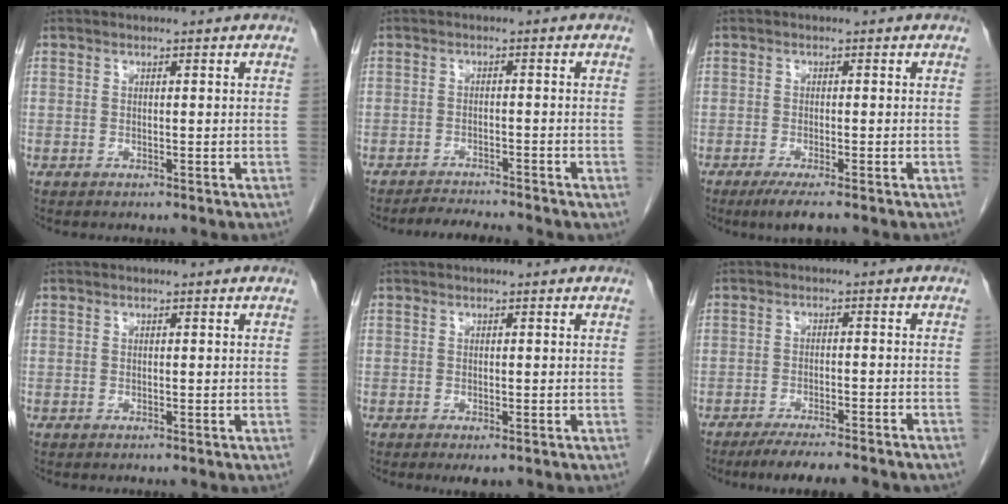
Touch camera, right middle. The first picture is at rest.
{"total": 4.7, "force": [-4.4, -0.2, 1.5], "torque": [-0.023, -0.010, -0.069]}
{"total": 3.7, "force": [-2.6, 0.2, 2.6], "torque": [-0.043, -0.010, -0.043]}
{"total": 0.0}
{"total": 2.0, "force": [-1.2, 0.6, 1.4], "torque": [-0.015, -0.004, -0.013]}
{"total": 11.5, "force": [-10.0, 1.0, 5.6], "torque": [-0.066, -0.013, -0.139]}